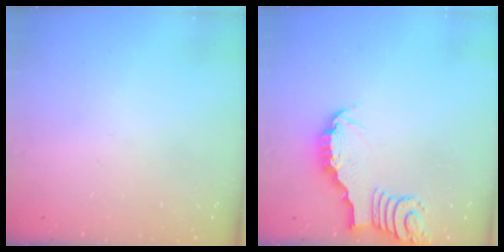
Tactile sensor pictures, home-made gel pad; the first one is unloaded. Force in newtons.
{"total": 3.2, "press": 3.2, "slide": 0.2}